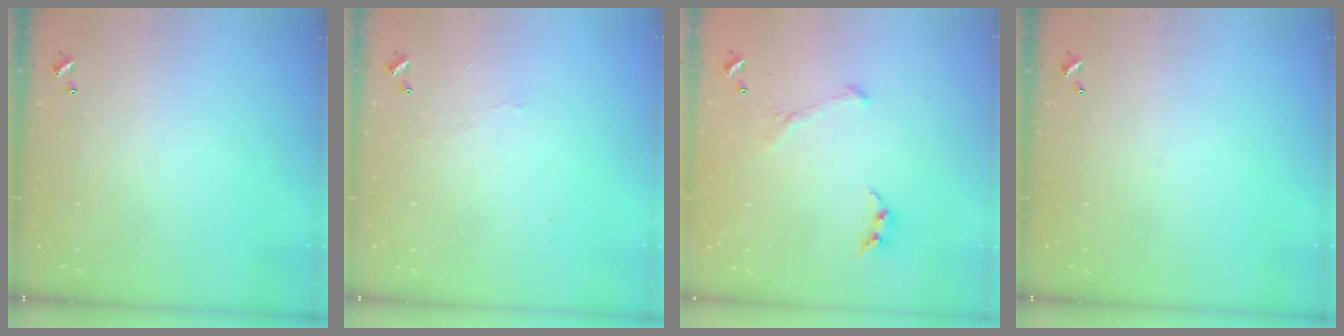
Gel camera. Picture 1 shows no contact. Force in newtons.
{"total": 0.0}
{"total": 2.8, "press": 2.6, "slide": 1.0}
{"total": 0.0}